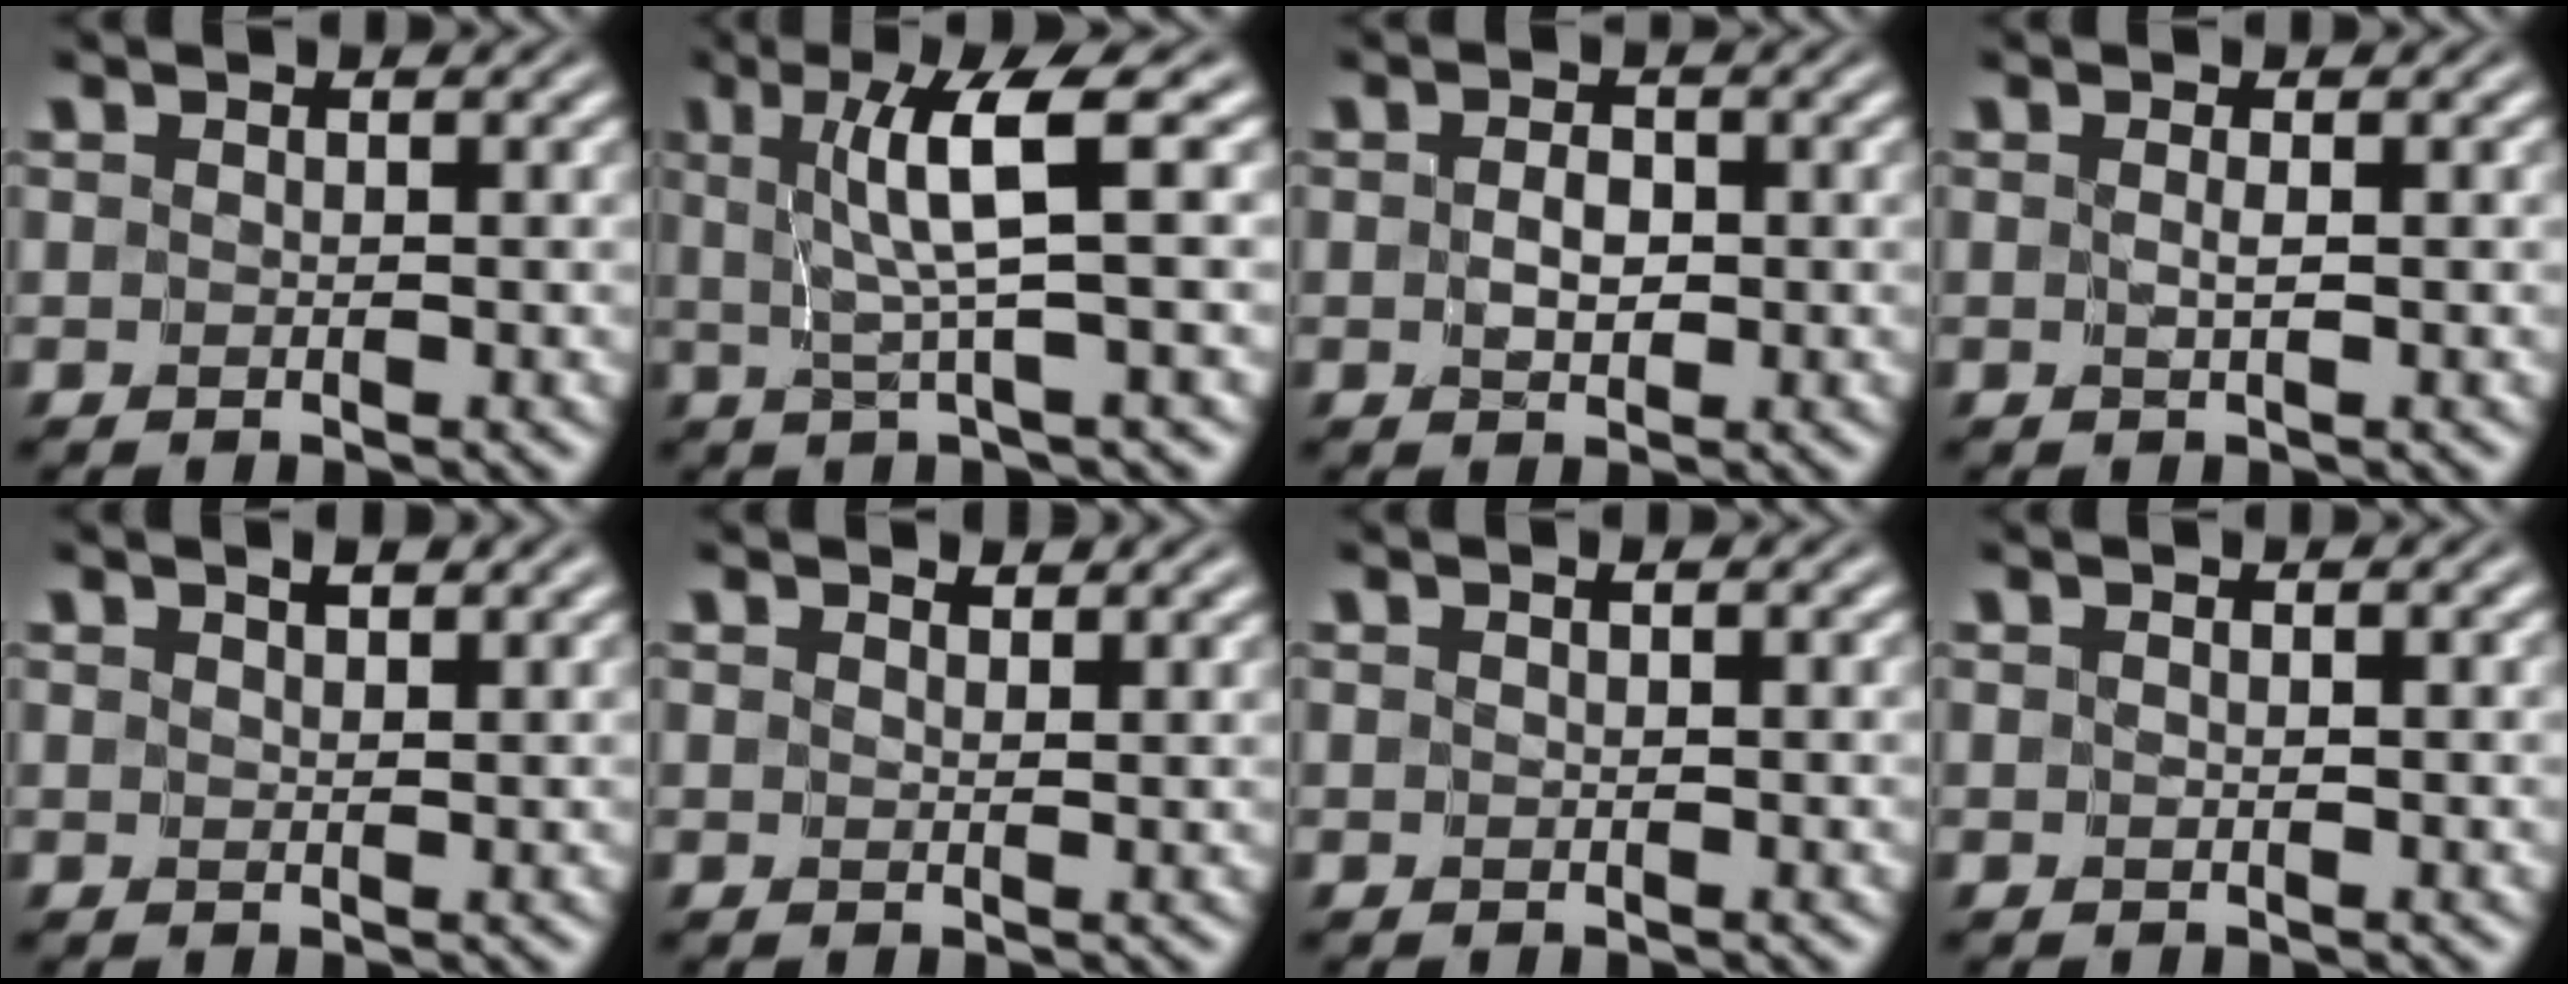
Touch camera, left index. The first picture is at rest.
{"total": 5.2, "force": [1.0, 0.4, 5.0], "torque": [-0.090, 0.002, 0.022]}
{"total": 1.6, "force": [-0.2, 1.0, 1.2], "torque": [-0.023, -0.002, -0.001]}
{"total": 0.6, "force": [-0.1, -0.2, 0.5], "torque": [-0.010, -0.002, -0.002]}
{"total": 1.8, "force": [1.5, 0.3, 1.0], "torque": [-0.003, -0.005, 0.021]}
{"total": 1.4, "force": [1.4, 0.2, 0.4], "torque": [-0.004, -0.006, 0.024]}
{"total": 0.7, "force": [0.4, 0.0, 0.5], "torque": [-0.008, -0.001, 0.006]}
{"total": 0.6, "force": [0.3, -0.1, 0.4], "torque": [-0.007, -0.004, 0.004]}